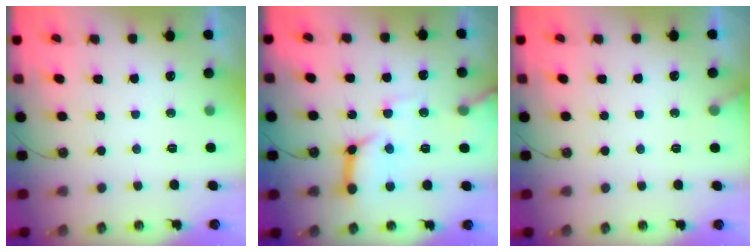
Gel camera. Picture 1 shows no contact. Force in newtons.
{"total": 13.5, "press": 13.4, "slide": 1.6}
{"total": 4.6, "press": 4.6, "slide": 0.3}